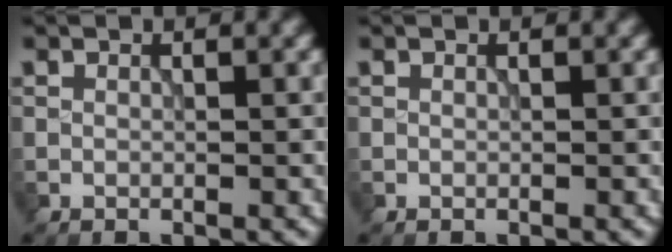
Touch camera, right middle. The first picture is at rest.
{"total": 0.0}